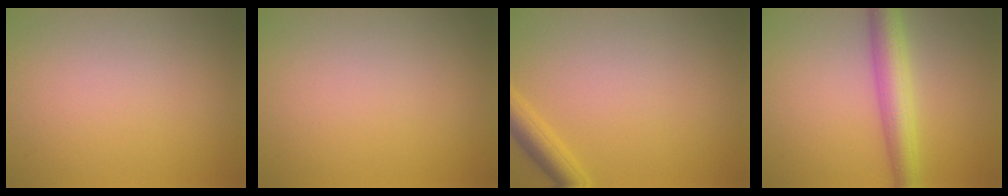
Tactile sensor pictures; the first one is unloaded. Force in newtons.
{"total": 0.0}
{"total": 2.4, "press": 2.4, "slide": 0.2}
{"total": 4.9, "press": 4.9, "slide": 0.1}